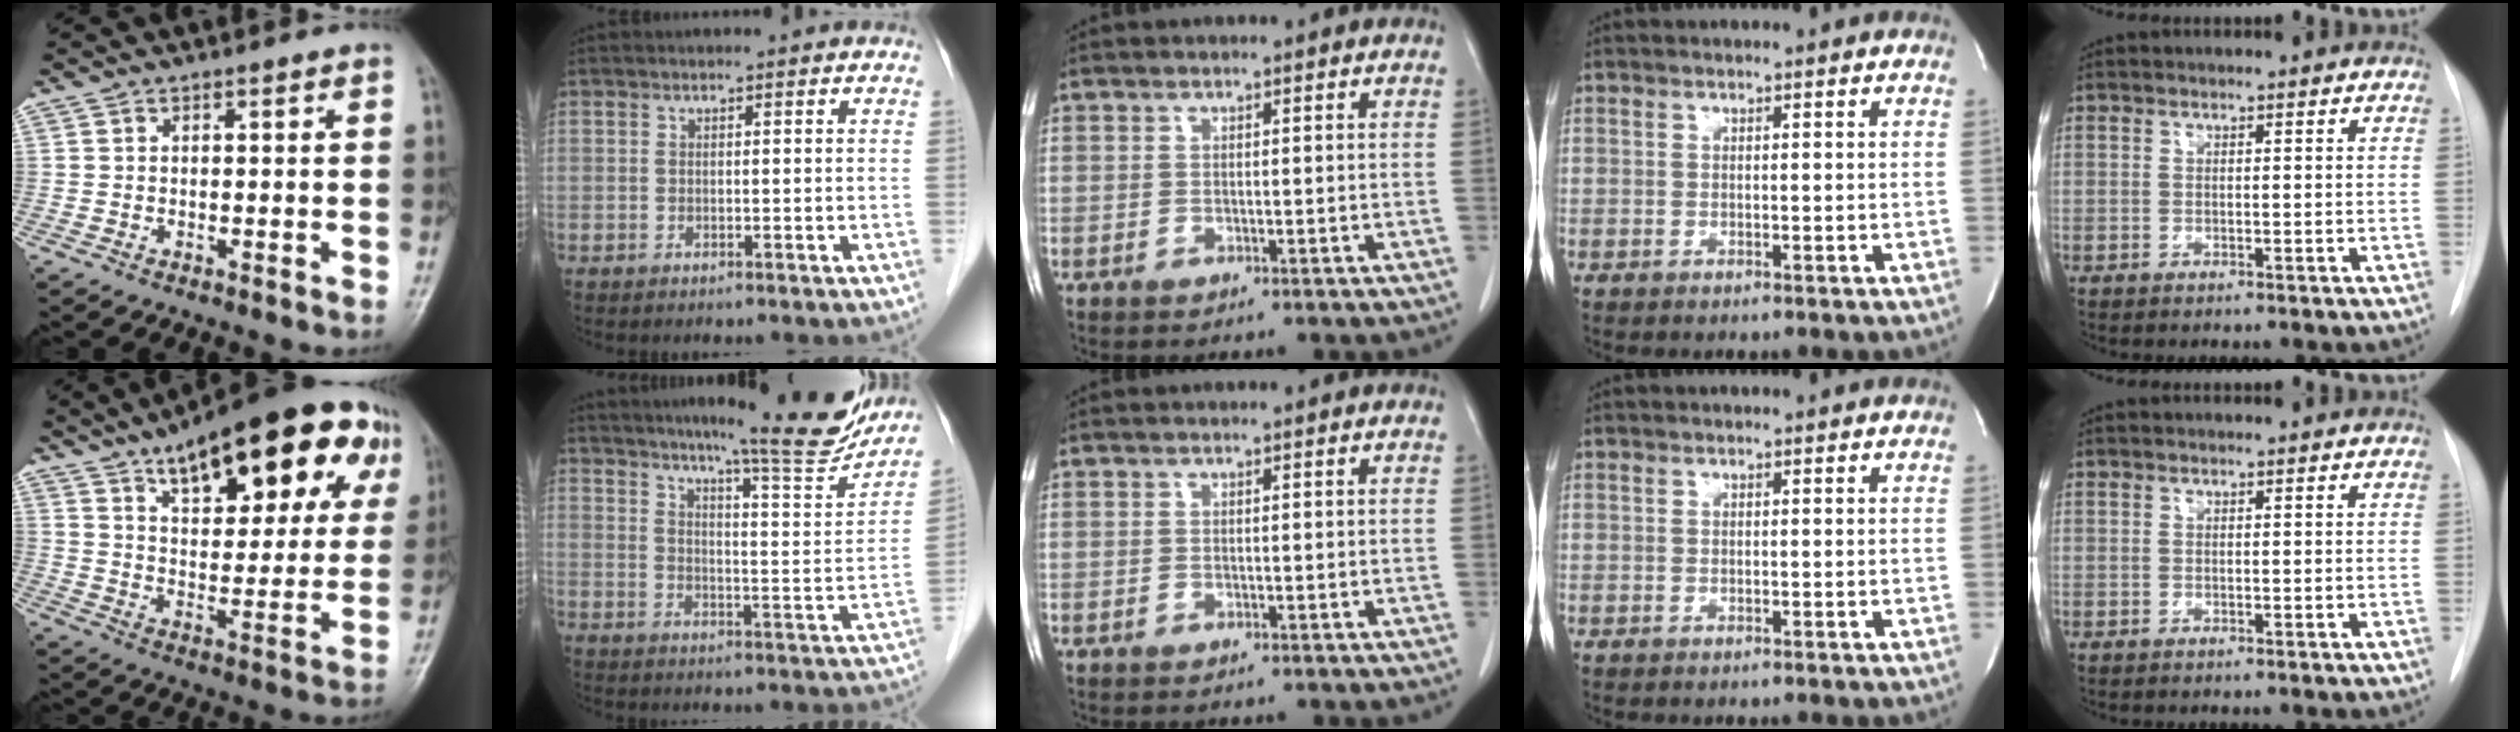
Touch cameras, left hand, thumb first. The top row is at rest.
{"thumb": {"total": 25.4, "force": [13.0, 10.3, 19.2], "torque": [-0.229, -0.013, 0.188]}, "index": {"total": 17.0, "force": [15.1, 0.2, 7.7], "torque": [-0.105, -0.037, 0.196]}}